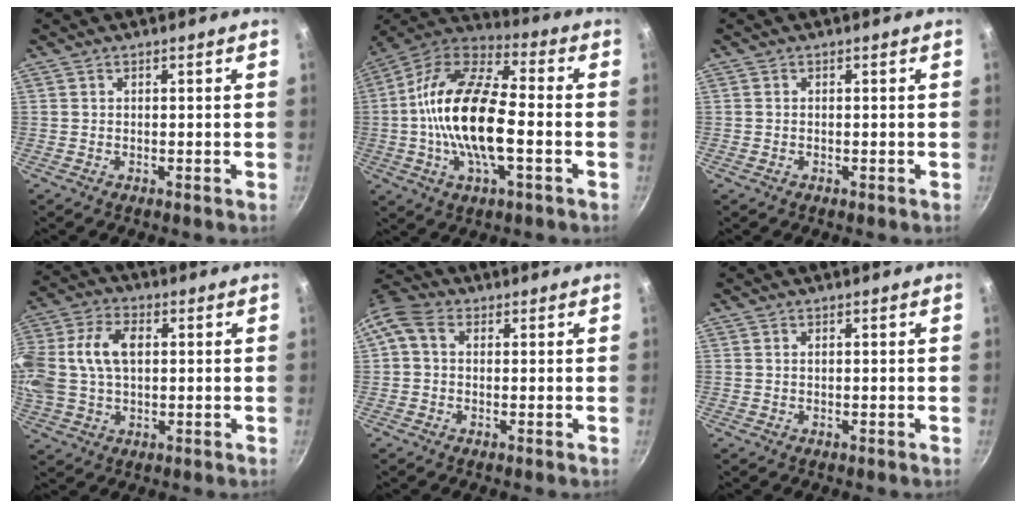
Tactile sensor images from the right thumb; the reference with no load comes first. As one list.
[{"total": 20.3, "force": [-2.4, 8.7, 18.2], "torque": [-0.337, 0.035, -0.064]}, {"total": 0.0}, {"total": 17.7, "force": [2.5, 12.0, 12.9], "torque": [-0.289, 0.032, 0.039]}, {"total": 6.4, "force": [1.2, 4.8, 4.1], "torque": [-0.092, 0.019, 0.008]}, {"total": 0.0}]